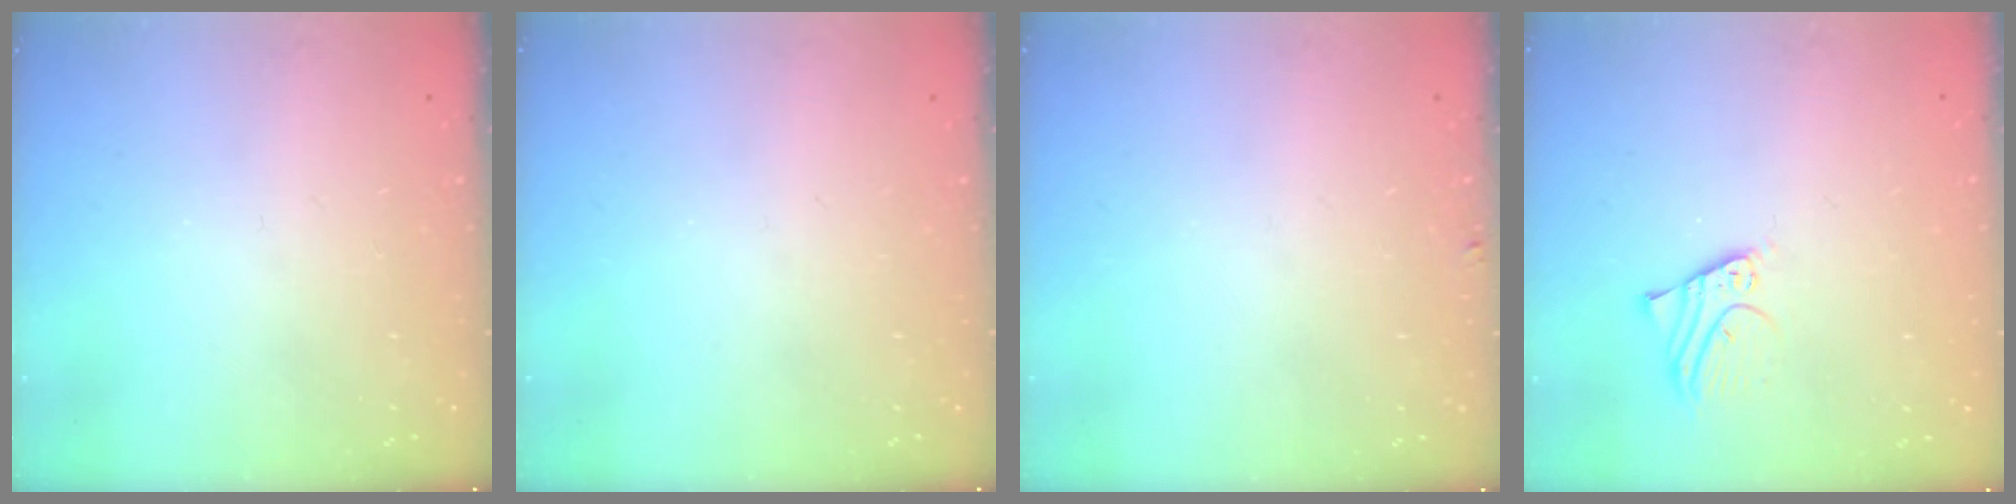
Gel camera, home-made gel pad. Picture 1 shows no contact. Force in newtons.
{"total": 0.0}
{"total": 2.8, "press": 2.8, "slide": 0.3}
{"total": 2.7, "press": 2.7, "slide": 0.2}